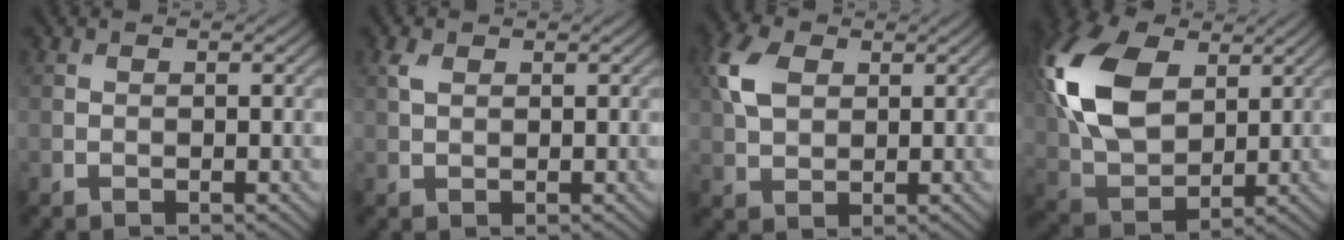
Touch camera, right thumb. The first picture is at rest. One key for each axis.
{"total": 1.6, "fx": 0.7, "fy": 0.9, "fz": 1.1, "tx": -0.029, "ty": 0.004, "tz": 0.015}
{"total": 5.8, "fx": 1.9, "fy": 3.8, "fz": 3.9, "tx": -0.103, "ty": 0.010, "tz": 0.034}
{"total": 15.4, "fx": 4.5, "fy": 9.6, "fz": 11.1, "tx": -0.283, "ty": 0.027, "tz": 0.084}